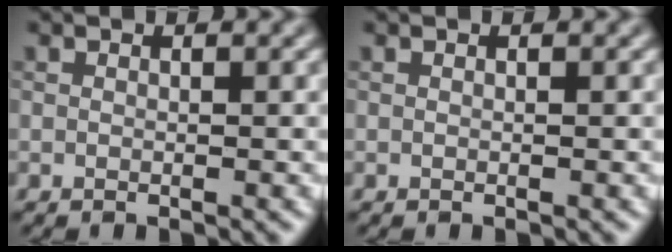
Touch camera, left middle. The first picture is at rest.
{"total": 0.0}